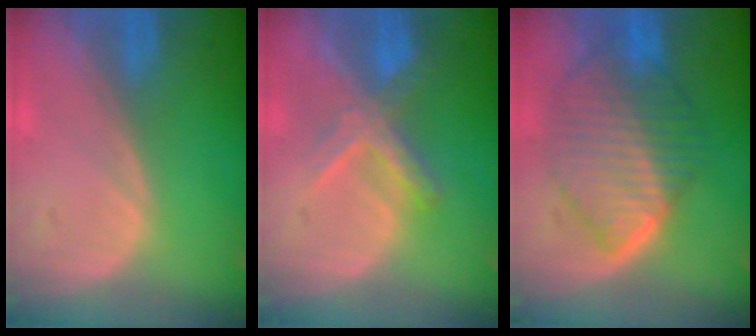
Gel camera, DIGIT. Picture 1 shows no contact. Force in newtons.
{"total": 6.9, "press": 6.1, "slide": 3.2}
{"total": 10.0, "press": 9.9, "slide": 0.8}